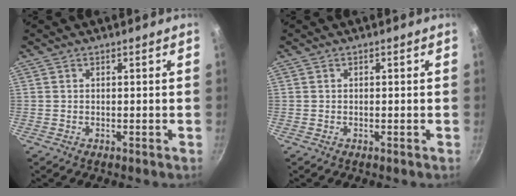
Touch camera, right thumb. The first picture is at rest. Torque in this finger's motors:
{"motor_torque": [-0.07, -0.22, -0.27, 0.18, -0.02]}